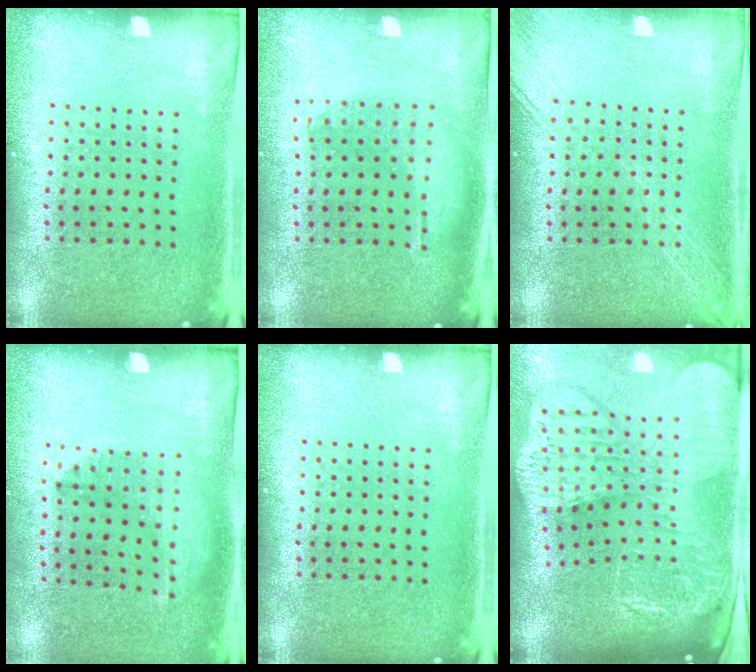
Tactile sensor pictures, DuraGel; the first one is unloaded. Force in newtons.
{"total": 1.2, "press": 1.1, "slide": 0.5}
{"total": 1.6, "press": 1.6, "slide": 0.3}
{"total": 1.4, "press": 0.9, "slide": 1.1}
{"total": 0.0}
{"total": 4.0, "press": 3.1, "slide": 2.6}